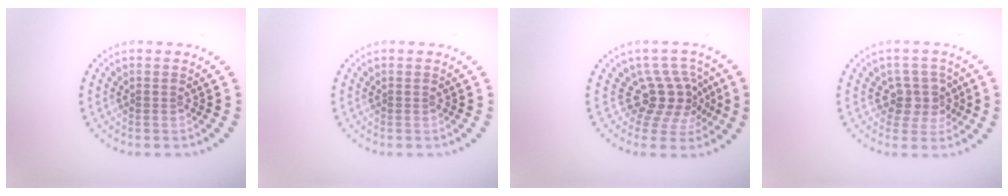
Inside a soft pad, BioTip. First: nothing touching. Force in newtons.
{"total": 0.0}
{"total": 3.9, "press": 2.7, "slide": 2.8}
{"total": 2.9, "press": 2.4, "slide": 1.7}